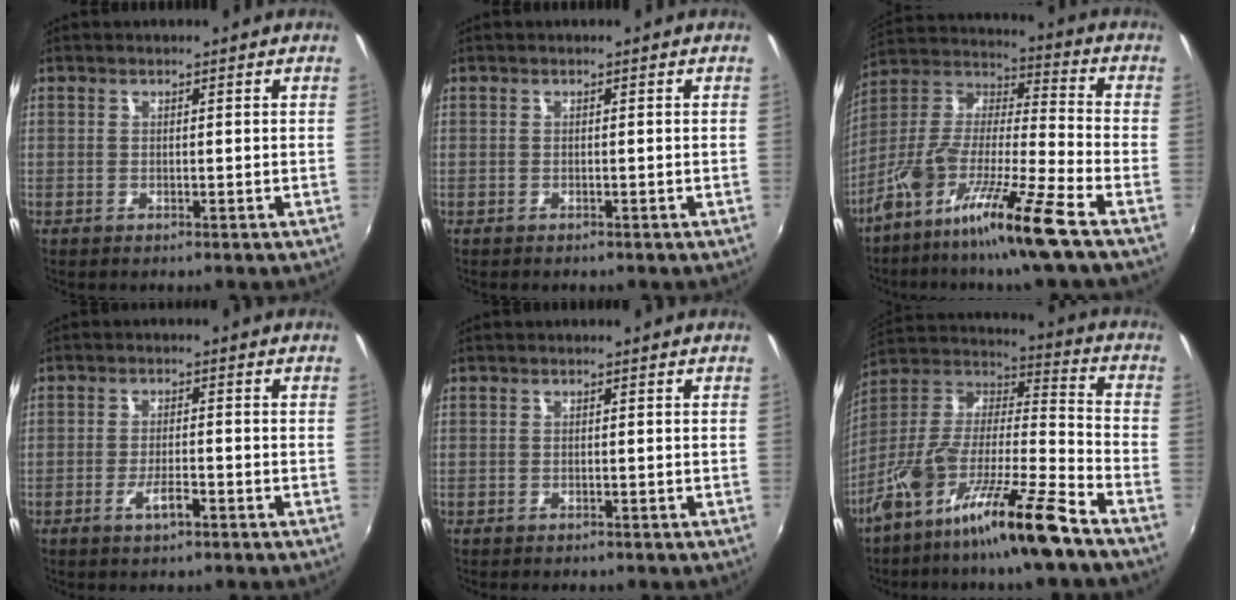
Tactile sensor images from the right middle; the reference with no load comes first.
{"total": 0.5, "force": [-0.5, 0.3, 0.1], "torque": [-0.004, -0.003, -0.007]}
{"total": 15.6, "force": [-10.0, 0.0, 12.0], "torque": [-0.222, -0.017, -0.195]}
{"total": 3.5, "force": [-2.0, 0.9, 2.7], "torque": [-0.055, -0.004, -0.036]}
{"total": 0.8, "force": [-0.6, 0.4, 0.1], "torque": [-0.007, -0.002, -0.009]}
{"total": 18.5, "force": [-12.5, 1.5, 13.6], "torque": [-0.234, -0.016, -0.230]}